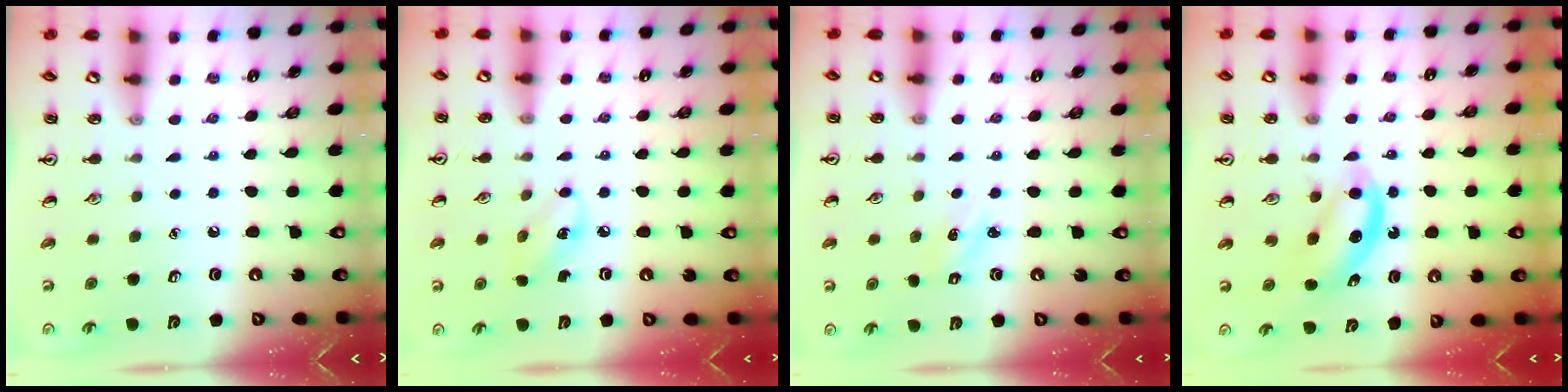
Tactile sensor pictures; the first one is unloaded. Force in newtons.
{"total": 3.7, "press": 3.5, "slide": 1.3}
{"total": 1.3, "press": 1.2, "slide": 0.4}
{"total": 5.0, "press": 4.9, "slide": 0.7}